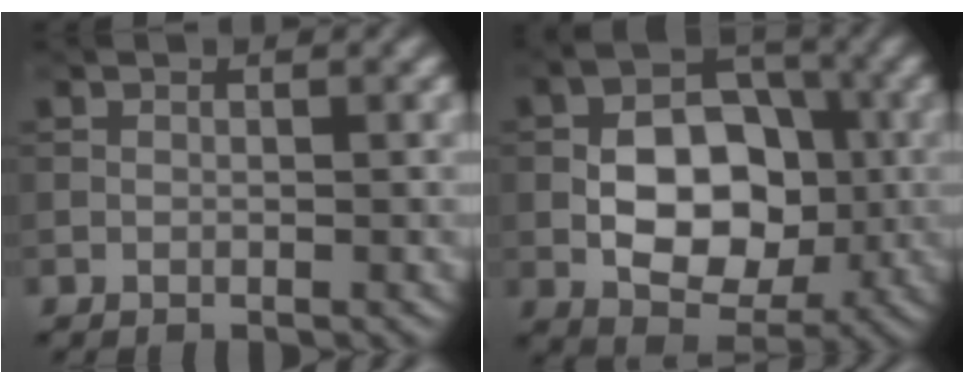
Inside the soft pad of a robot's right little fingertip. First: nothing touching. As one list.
[{"total": 8.8, "force": [-1.5, 5.7, 6.6], "torque": [-0.103, 0.012, -0.031]}]